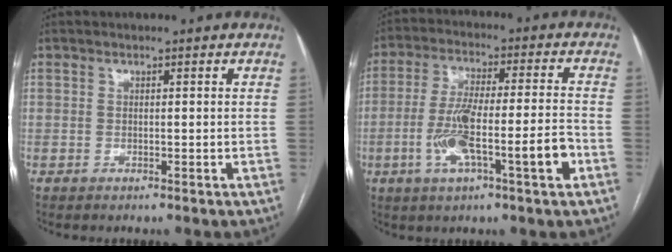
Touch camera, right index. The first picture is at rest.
{"total": 12.2, "force": [-3.9, 1.5, 11.4], "torque": [-0.209, 0.009, -0.064]}